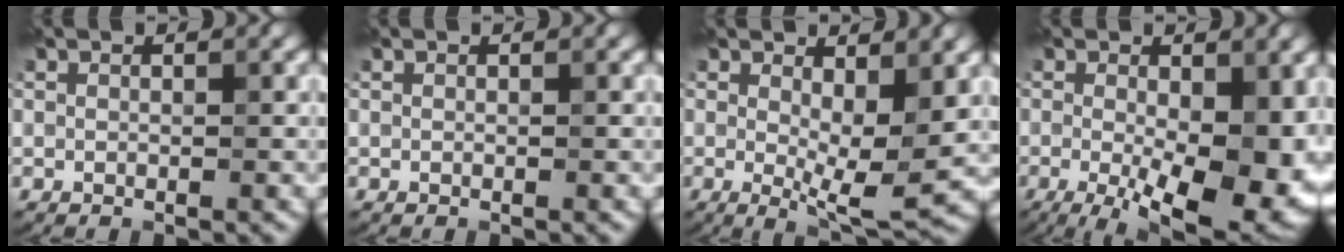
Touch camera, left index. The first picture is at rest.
{"total": 0.0}
{"total": 4.6, "force": [0.1, 1.5, 4.4], "torque": [-0.079, -0.010, 0.006]}
{"total": 11.9, "force": [-3.9, 4.9, 10.1], "torque": [-0.141, -0.024, -0.055]}